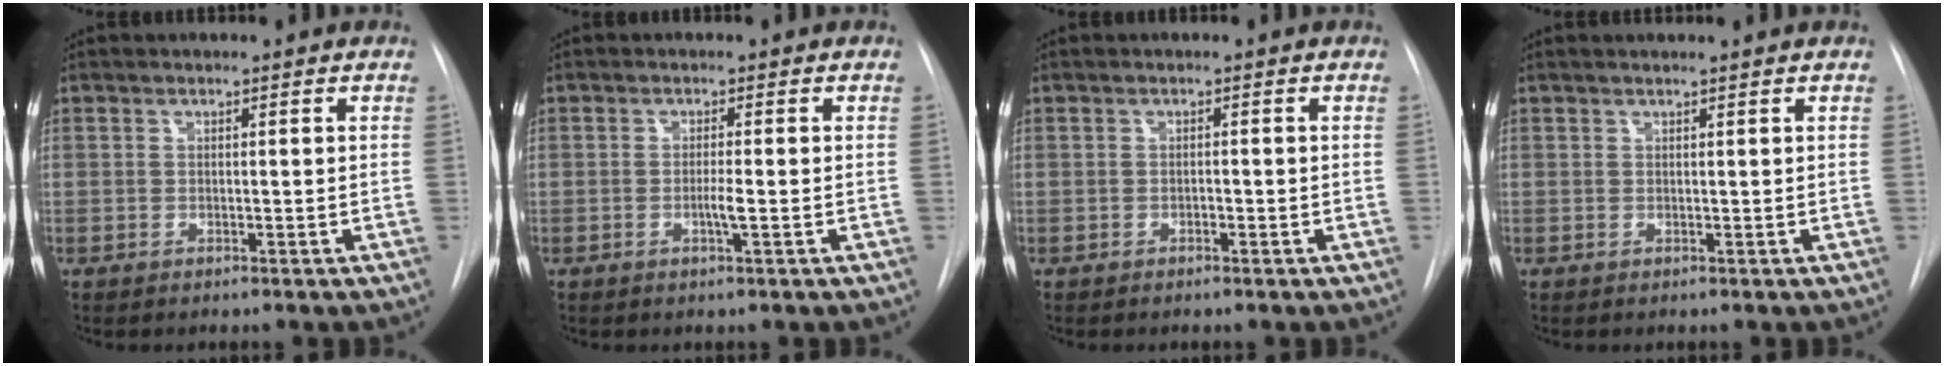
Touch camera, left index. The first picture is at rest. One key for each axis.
{"total": 1.8, "fx": -0.7, "fy": -0.2, "fz": 1.6, "tx": -0.032, "ty": -0.006, "tz": -0.015}
{"total": 0.6, "fx": -0.5, "fy": 0.2, "fz": 0.3, "tx": -0.003, "ty": -0.002, "tz": -0.011}
{"total": 1.5, "fx": 1.3, "fy": -0.3, "fz": 0.5, "tx": -0.008, "ty": 0.009, "tz": 0.020}